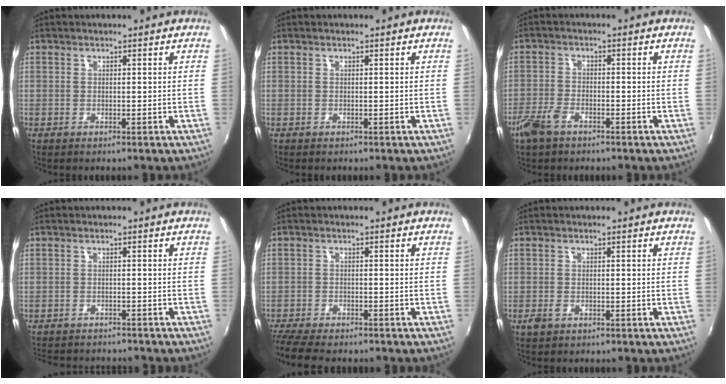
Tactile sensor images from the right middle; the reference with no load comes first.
{"total": 0.0}
{"total": 5.5, "force": [-3.7, 2.6, 3.0], "torque": [-0.079, -0.005, -0.075]}
{"total": 8.1, "force": [-7.5, 1.9, 2.5], "torque": [-0.063, -0.013, -0.110]}
{"total": 8.4, "force": [-7.4, 1.5, 3.6], "torque": [-0.096, -0.033, -0.128]}
{"total": 2.0, "force": [-1.2, 1.3, 1.0], "torque": [-0.021, -0.004, -0.022]}